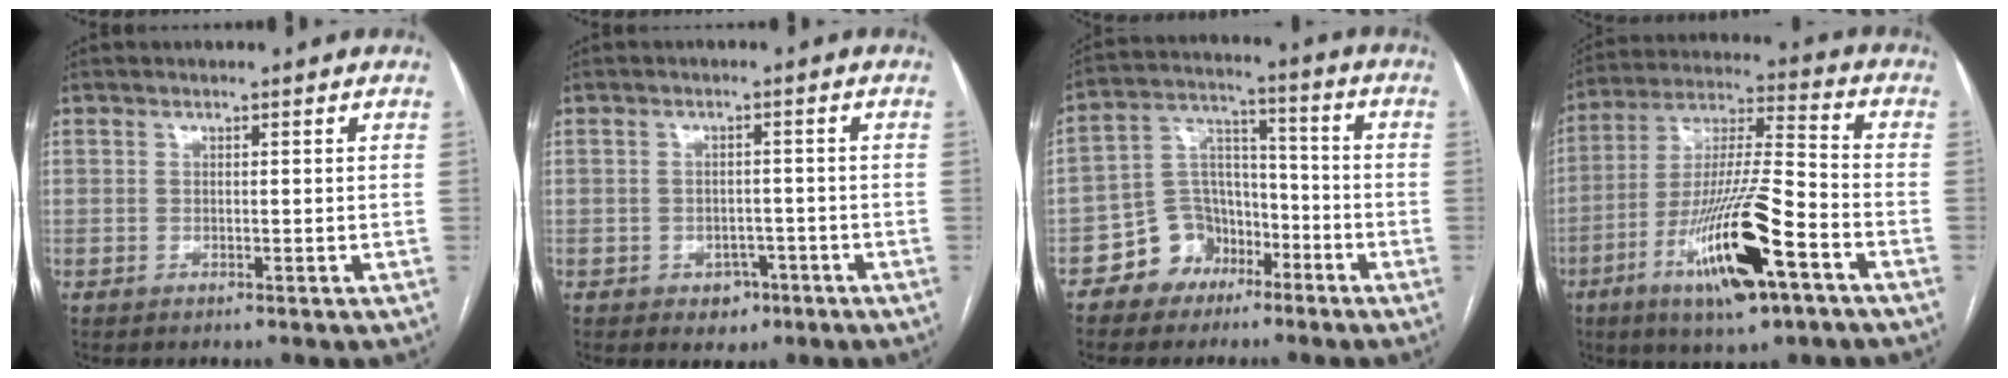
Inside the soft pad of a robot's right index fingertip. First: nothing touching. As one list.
[{"total": 3.4, "force": [-1.8, 2.6, 1.4], "torque": [-0.008, 0.008, -0.018]}, {"total": 9.2, "force": [-5.3, 7.1, 2.5], "torque": [-0.051, 0.033, -0.088]}, {"total": 18.3, "force": [-8.4, 2.7, 16.0], "torque": [-0.310, -0.018, -0.143]}]